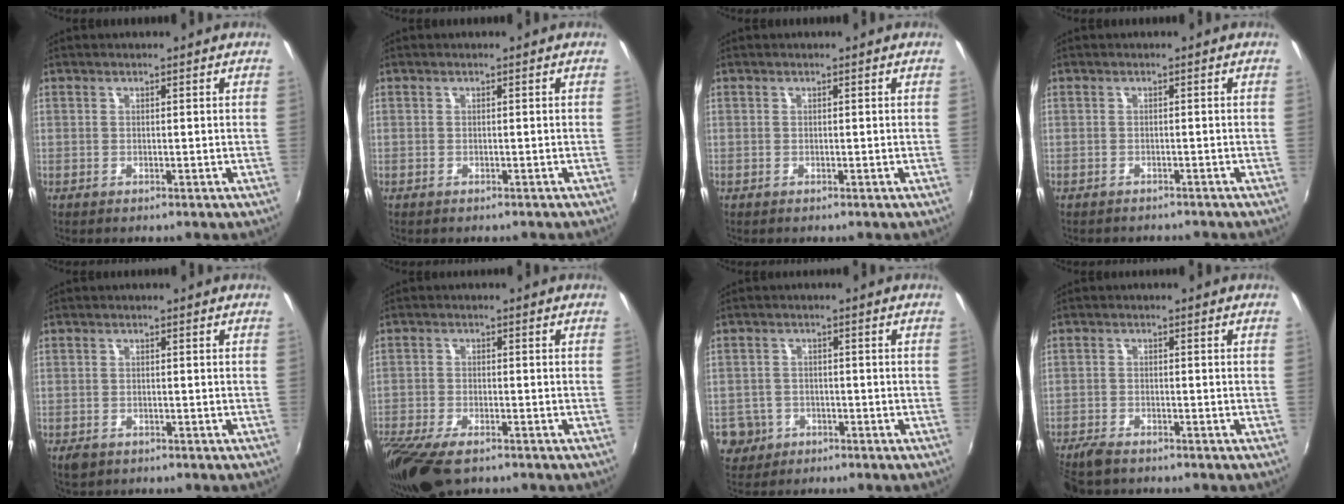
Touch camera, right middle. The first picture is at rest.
{"total": 0.7, "force": [0.0, -0.6, -0.2], "torque": [0.007, -0.003, 0.001]}
{"total": 0.0}
{"total": 1.9, "force": [-1.9, 0.0, 0.2], "torque": [-0.006, -0.011, -0.027]}
{"total": 2.6, "force": [-1.7, 1.6, 1.2], "torque": [-0.028, -0.006, -0.028]}
{"total": 12.8, "force": [-9.1, 4.9, 7.5], "torque": [-0.185, -0.053, -0.167]}
{"total": 4.3, "force": [-1.7, 3.9, 0.7], "torque": [-0.024, 0.004, -0.025]}
{"total": 4.9, "force": [-4.2, 1.5, 2.1], "torque": [-0.061, -0.018, -0.081]}